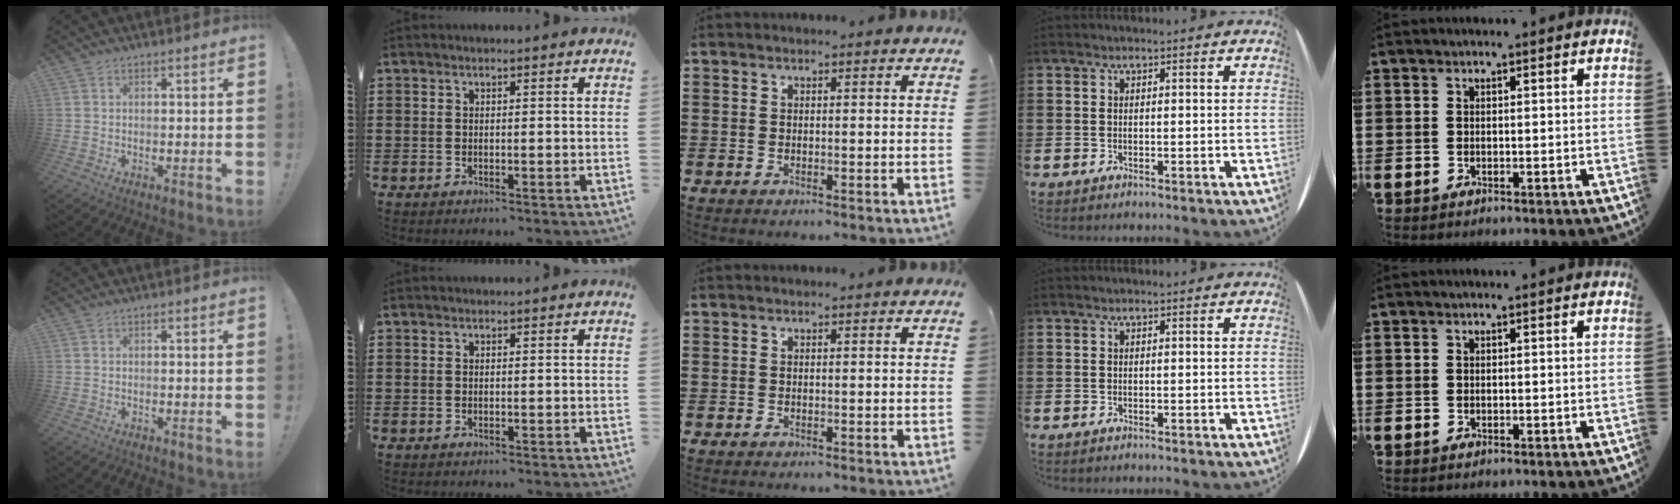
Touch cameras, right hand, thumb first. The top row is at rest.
{}